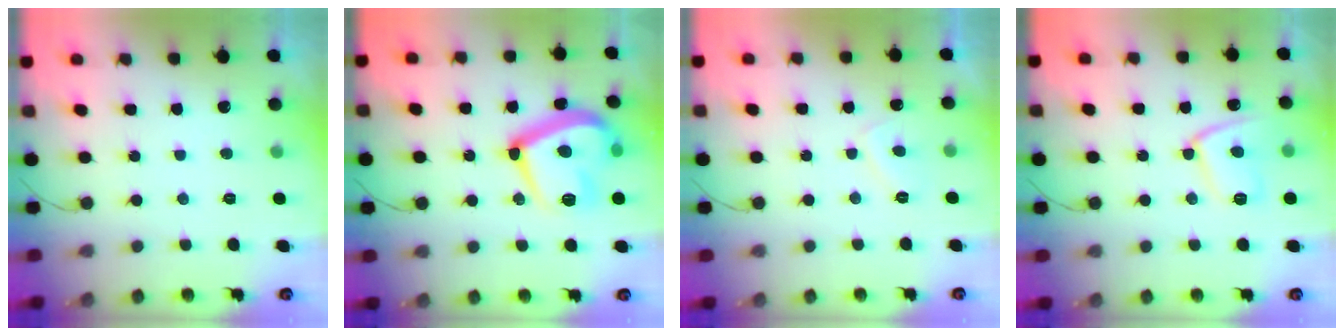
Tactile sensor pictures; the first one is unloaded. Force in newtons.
{"total": 18.4, "press": 18.3, "slide": 2.0}
{"total": 2.6, "press": 2.6, "slide": 0.5}
{"total": 10.8, "press": 10.8, "slide": 0.8}